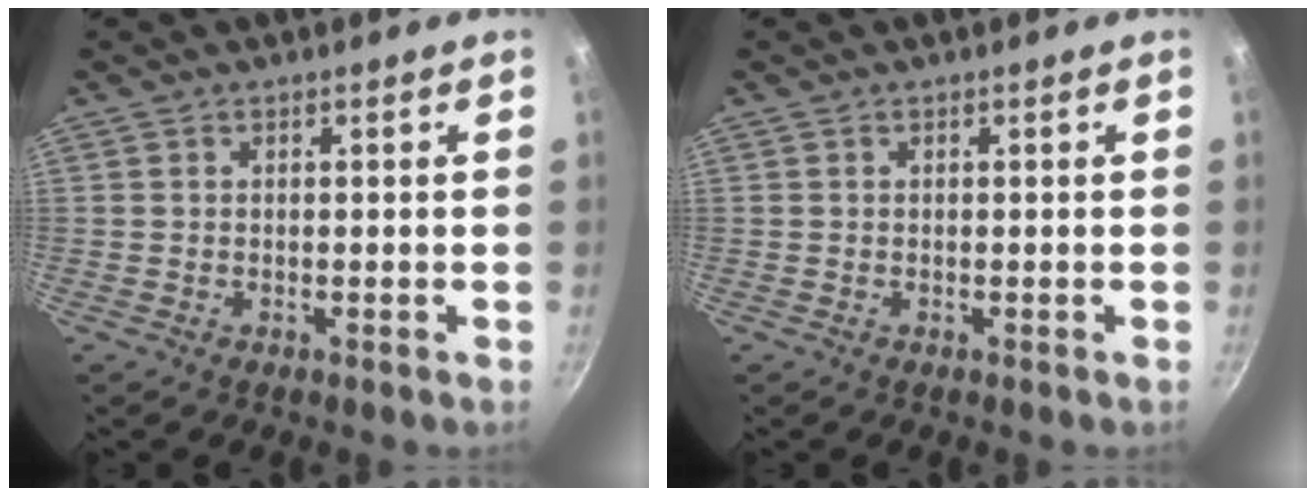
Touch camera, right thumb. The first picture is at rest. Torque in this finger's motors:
{"motor_torque": [0.00, 0.00, 0.19, -0.01, 0.01]}